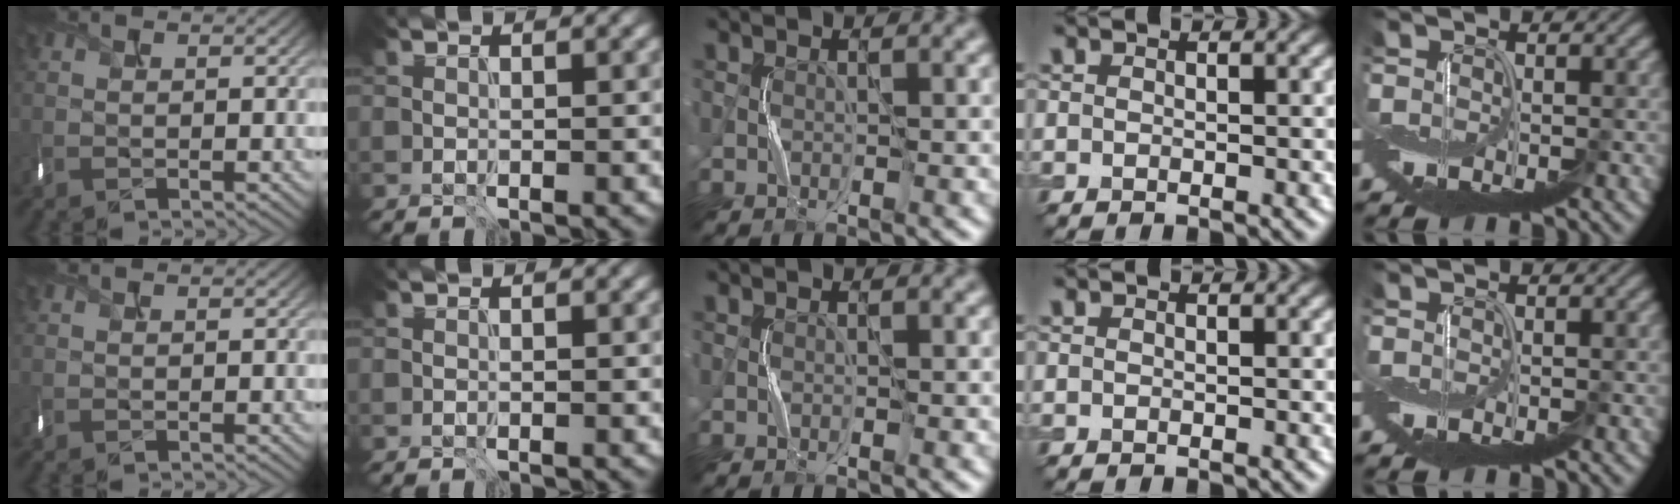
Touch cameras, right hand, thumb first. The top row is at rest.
{}